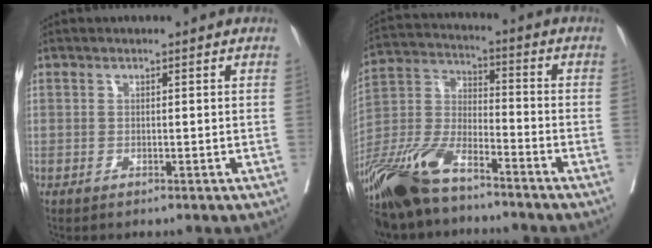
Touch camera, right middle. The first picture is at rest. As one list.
[{"total": 15.8, "force": [-11.6, 4.5, 9.7], "torque": [-0.216, -0.016, -0.222]}]